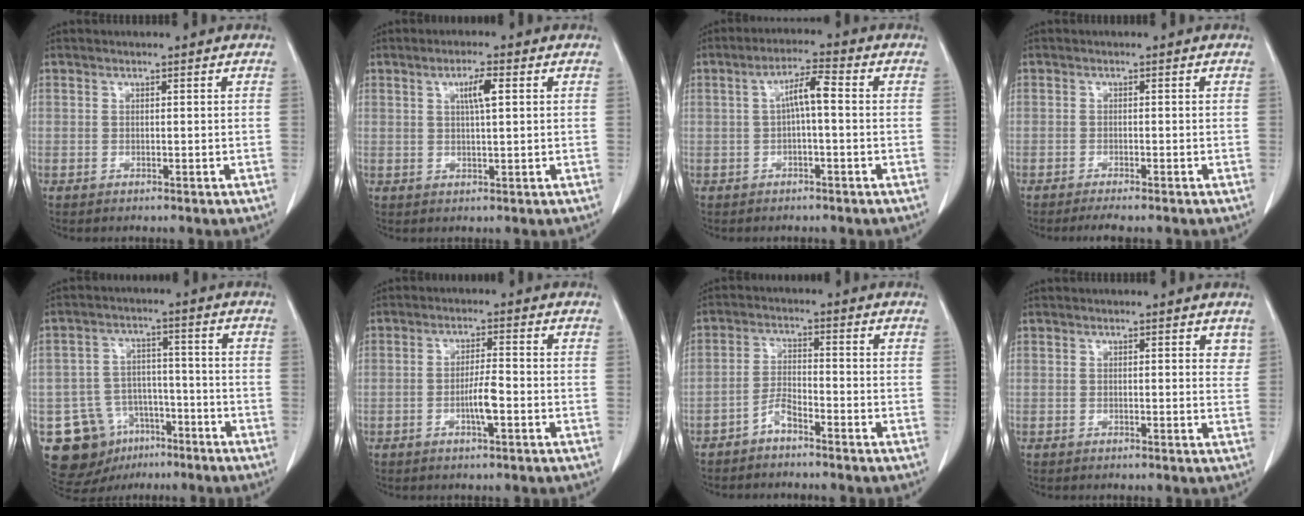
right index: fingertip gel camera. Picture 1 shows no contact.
{"total": 3.6, "force": [1.2, 0.3, 3.3], "torque": [-0.059, 0.001, 0.020]}
{"total": 4.6, "force": [0.2, 0.7, 4.6], "torque": [-0.081, 0.017, 0.002]}
{"total": 3.3, "force": [-2.8, 0.0, 1.7], "torque": [-0.022, -0.006, -0.041]}
{"total": 11.4, "force": [-6.2, 8.7, 3.7], "torque": [-0.063, 0.028, -0.090]}
{"total": 4.0, "force": [-1.3, 0.3, 3.7], "torque": [-0.070, -0.002, -0.025]}
{"total": 3.1, "force": [-2.6, 0.6, 1.5], "torque": [-0.032, 0.004, -0.053]}
{"total": 1.7, "force": [1.2, 0.7, 1.0], "torque": [-0.002, -0.002, 0.009]}